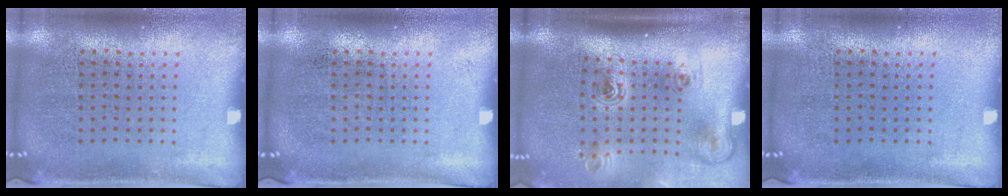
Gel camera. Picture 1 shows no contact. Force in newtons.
{"total": 0.0}
{"total": 2.2, "press": 1.4, "slide": 1.7}
{"total": 0.0}